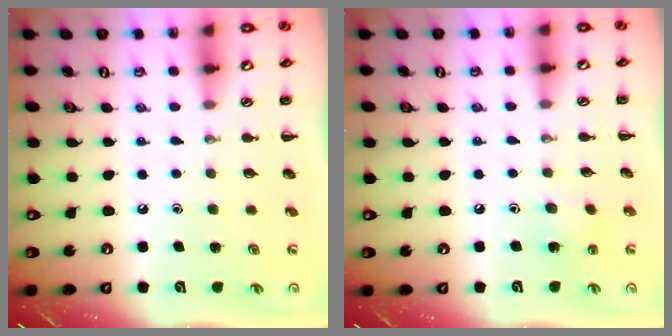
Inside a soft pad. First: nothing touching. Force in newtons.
{"total": 4.9, "press": 4.8, "slide": 1.1}